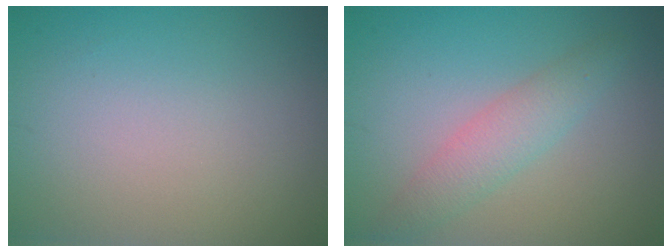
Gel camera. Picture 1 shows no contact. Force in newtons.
{"total": 2.8, "press": 2.8, "slide": 0.1}